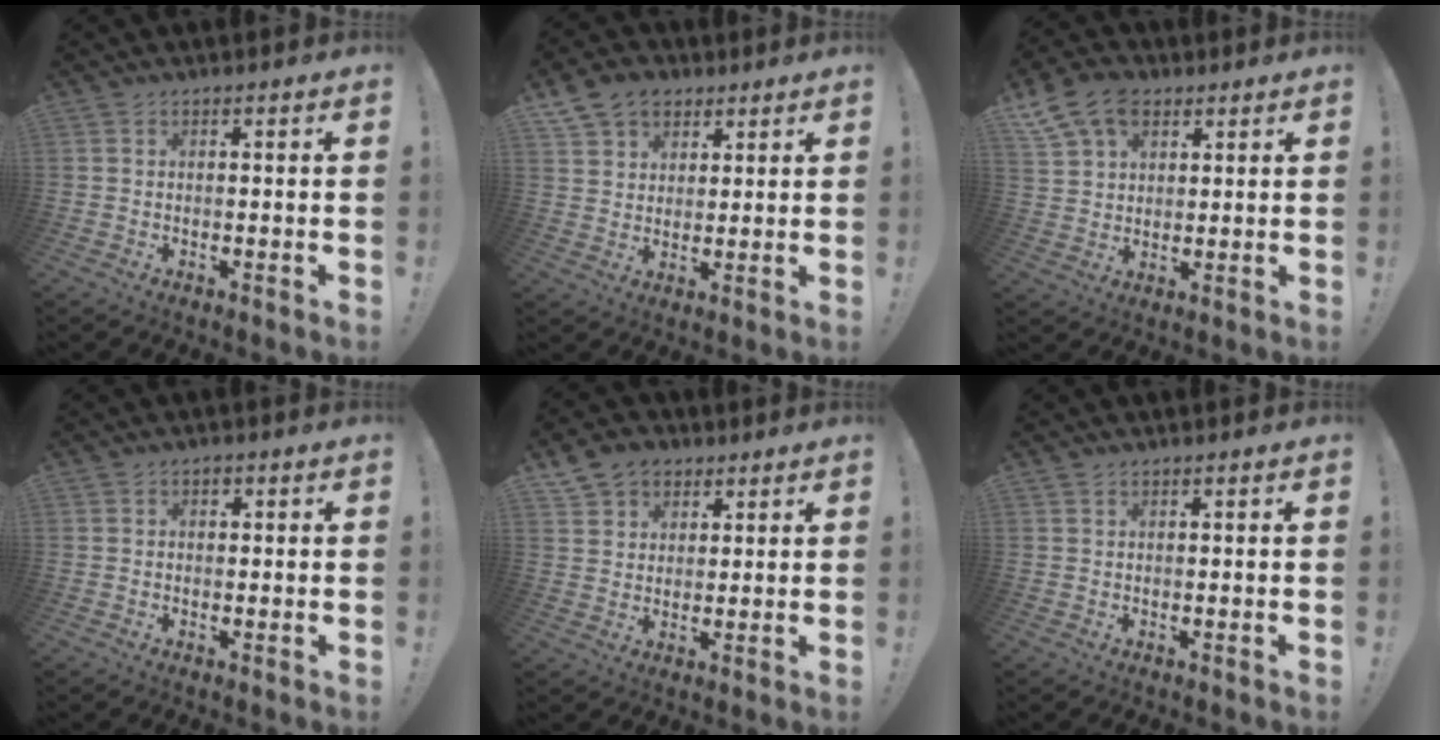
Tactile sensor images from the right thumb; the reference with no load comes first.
{"total": 9.9, "force": [5.8, 7.3, 3.4], "torque": [-0.052, -0.028, 0.114]}
{"total": 12.2, "force": [6.5, 8.5, 5.9], "torque": [-0.093, -0.029, 0.128]}
{"total": 1.4, "force": [0.1, 1.3, 0.6], "torque": [-0.007, 0.003, 0.000]}
{"total": 8.1, "force": [4.7, 6.2, 2.2], "torque": [-0.037, -0.023, 0.095]}
{"total": 0.5, "force": [0.4, 0.2, 0.1], "torque": [0.003, -0.002, 0.008]}